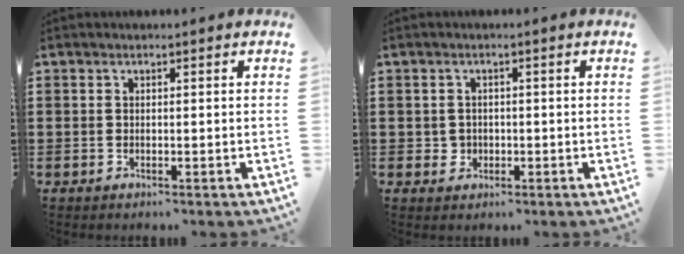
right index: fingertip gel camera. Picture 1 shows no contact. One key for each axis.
{"total": 1.6, "fx": -0.3, "fy": 1.5, "fz": 0.5, "tx": -0.016, "ty": 0.002, "tz": -0.006}